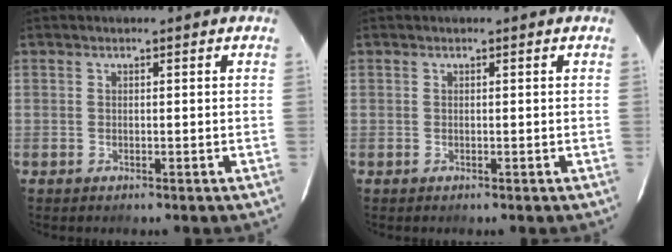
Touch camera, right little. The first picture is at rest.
{"total": 0.0}